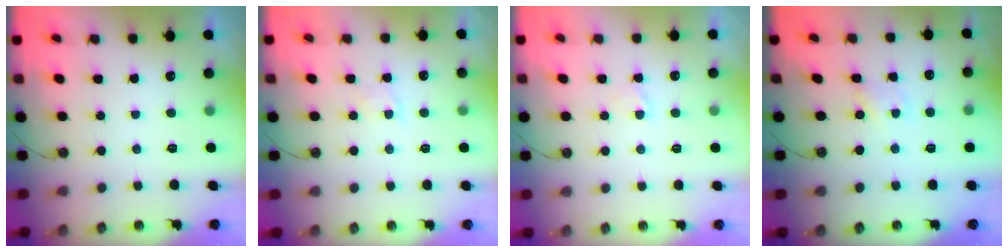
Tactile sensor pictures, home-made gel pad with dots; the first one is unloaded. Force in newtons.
{"total": 2.8, "press": 2.8, "slide": 0.4}
{"total": 0.9, "press": 0.9, "slide": 0.2}
{"total": 2.2, "press": 2.2, "slide": 0.3}